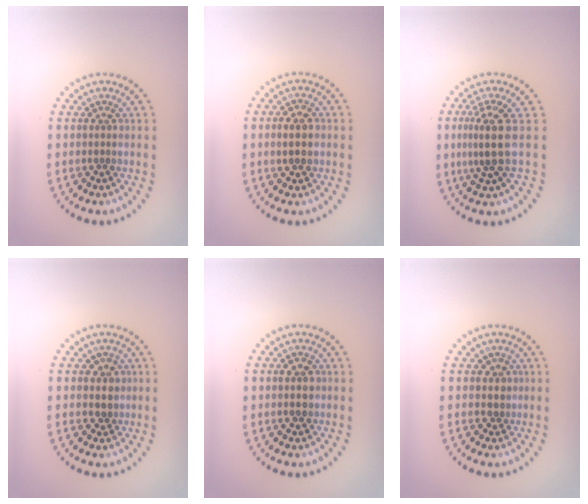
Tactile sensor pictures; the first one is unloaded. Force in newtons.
{"total": 1.9, "press": 1.9, "slide": 0.3}
{"total": 3.2, "press": 2.5, "slide": 2.1}
{"total": 1.9, "press": 1.6, "slide": 0.9}
{"total": 2.2, "press": 2.2, "slide": 0.1}
{"total": 1.1, "press": 0.8, "slide": 0.8}